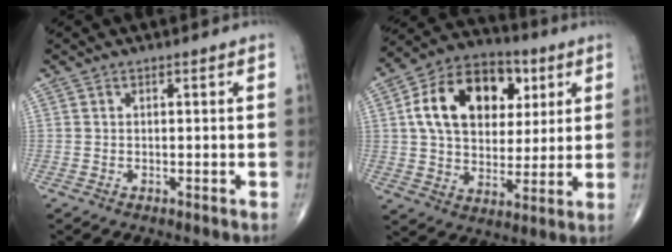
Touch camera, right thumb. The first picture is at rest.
{"total": 19.2, "force": [5.4, 13.1, 13.0], "torque": [-0.193, 0.002, 0.088]}